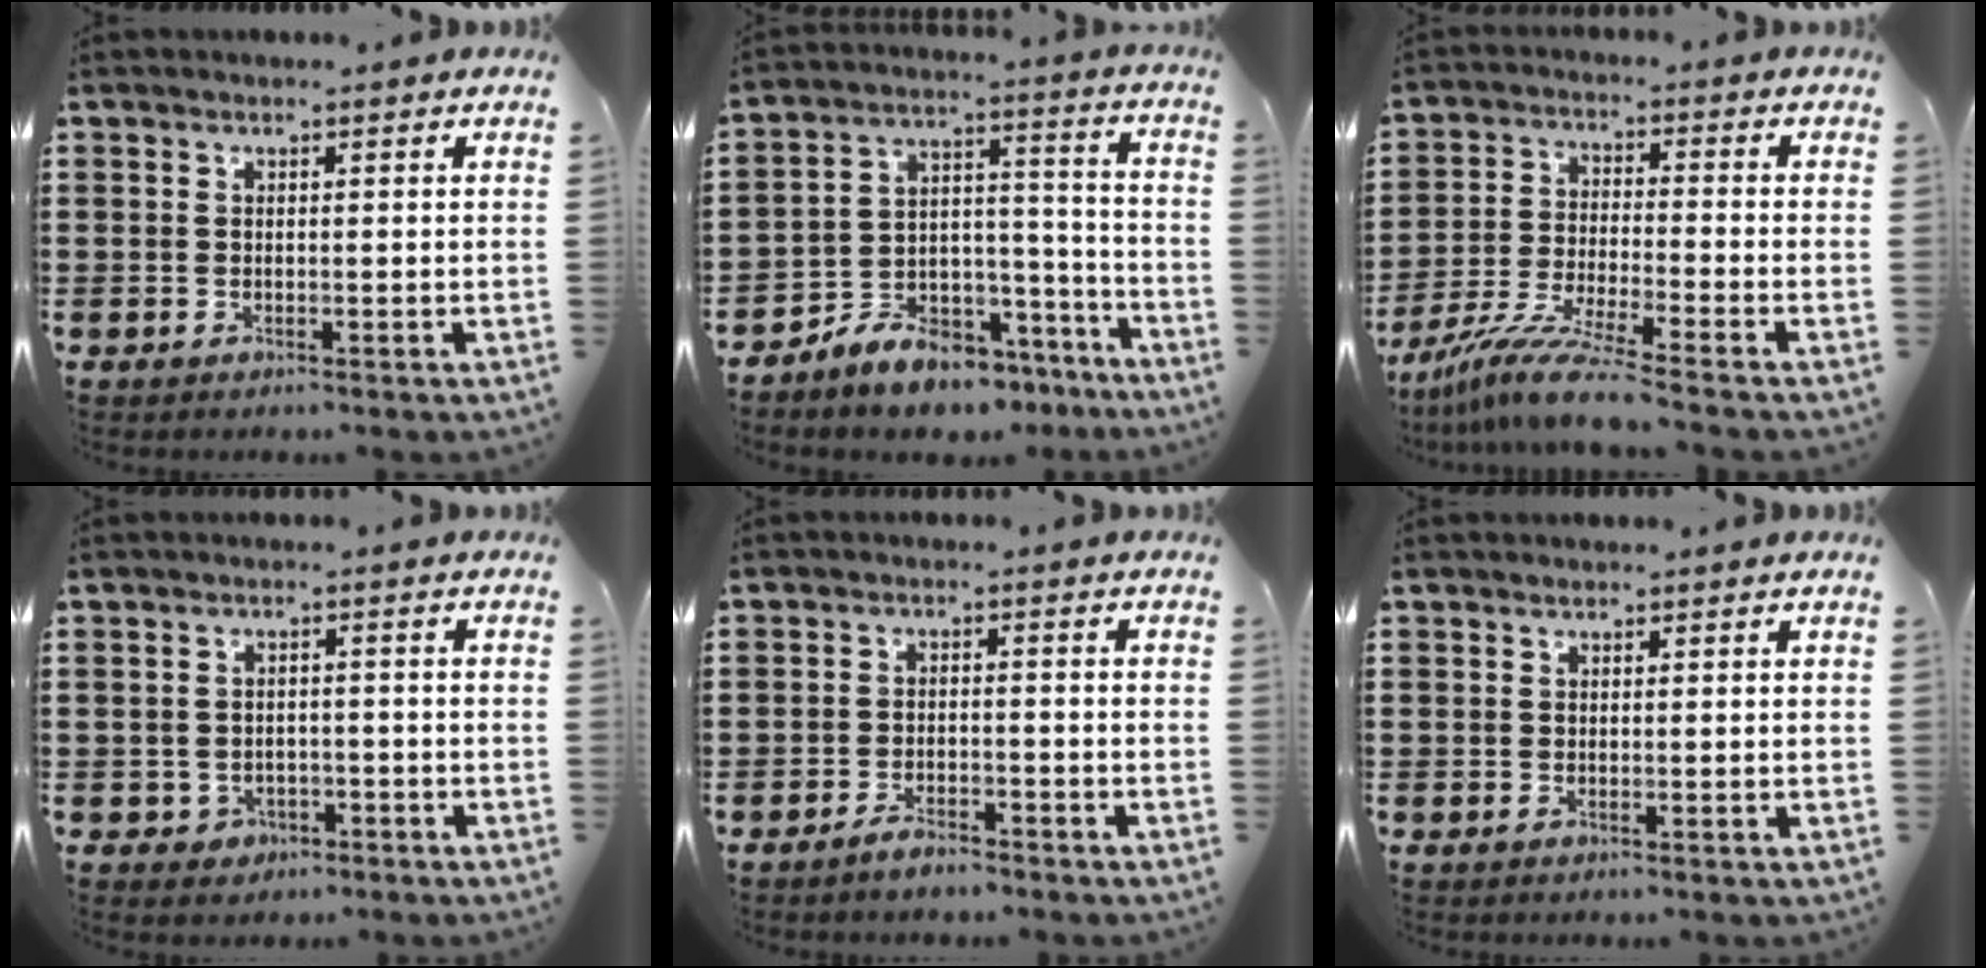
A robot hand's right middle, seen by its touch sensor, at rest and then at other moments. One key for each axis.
{"total": 7.6, "fx": -7.2, "fy": 2.5, "fz": 1.0, "tx": -0.013, "ty": 0.027, "tz": -0.139}
{"total": 8.2, "fx": -7.0, "fy": -0.1, "fz": 4.3, "tx": -0.088, "ty": -0.010, "tz": -0.136}
{"total": 1.8, "fx": -1.3, "fy": 1.3, "fz": 0.3, "tx": -0.013, "ty": 0.001, "tz": -0.030}
{"total": 2.4, "fx": -2.2, "fy": 0.5, "fz": 0.8, "tx": -0.016, "ty": 0.005, "tz": -0.044}
{"total": 0.0}